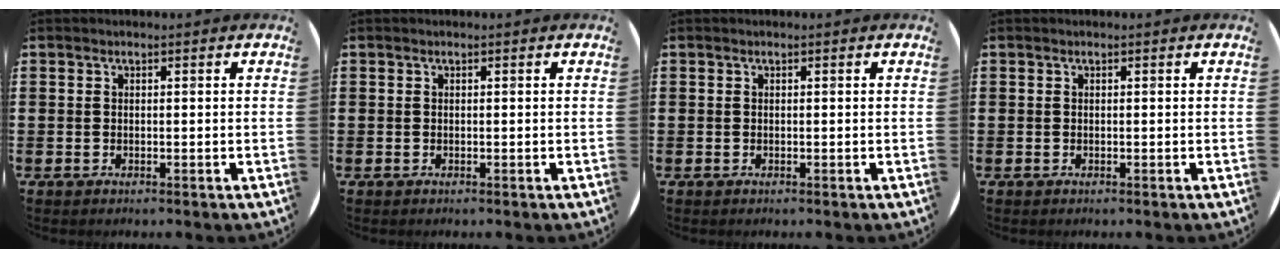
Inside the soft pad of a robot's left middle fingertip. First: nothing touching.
{"total": 0.0}
{"total": 0.0}
{"total": 0.0}